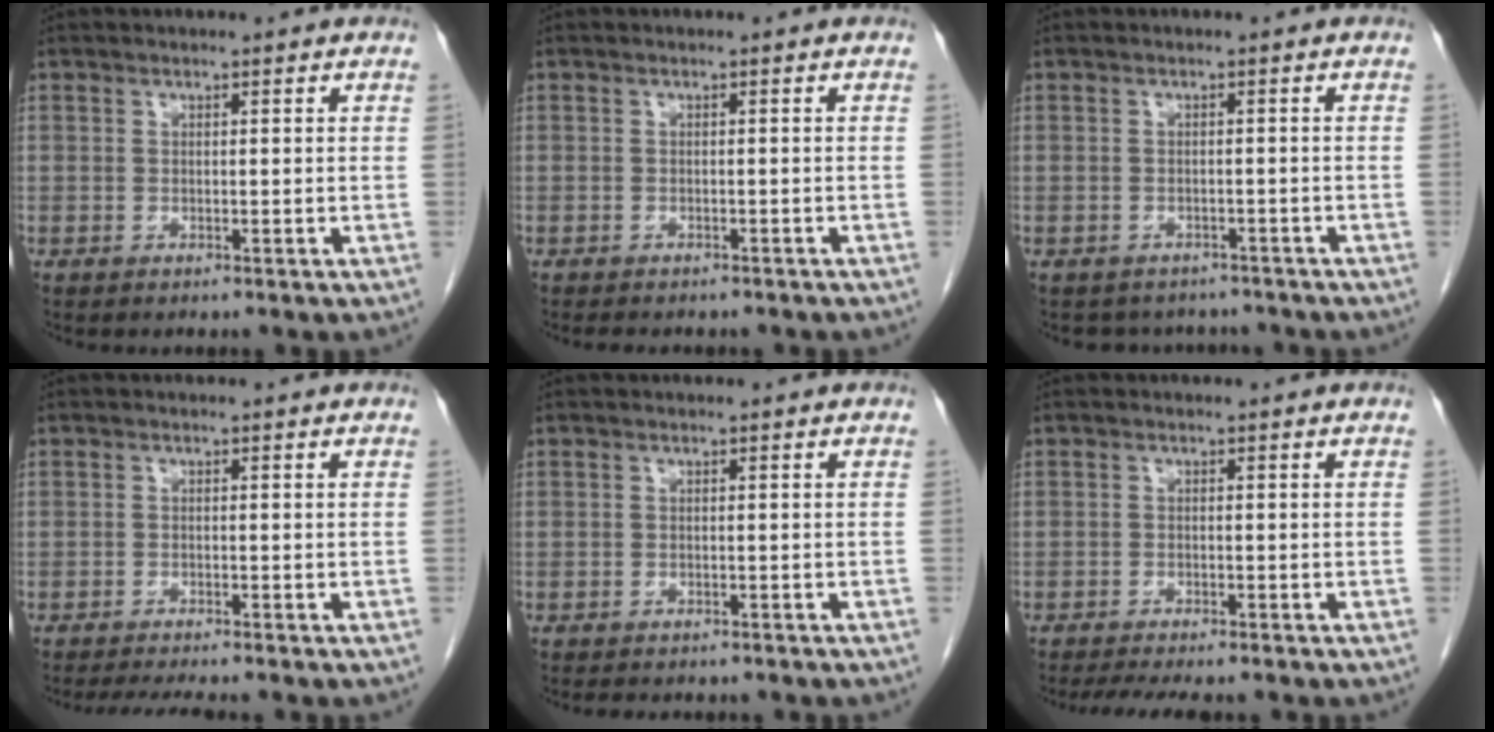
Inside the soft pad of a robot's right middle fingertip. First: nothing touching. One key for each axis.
{"total": 5.7, "fx": -4.8, "fy": 1.8, "fz": 2.3, "tx": -0.031, "ty": -0.004, "tz": -0.054}
{"total": 5.5, "fx": -4.9, "fy": 2.4, "fz": 0.1, "tx": 0.004, "ty": 0.011, "tz": -0.056}
{"total": 5.7, "fx": -5.1, "fy": 0.5, "fz": 2.6, "tx": -0.033, "ty": -0.012, "tz": -0.076}
{"total": 6.0, "fx": -5.1, "fy": 2.0, "fz": 2.4, "tx": -0.032, "ty": -0.003, "tz": -0.058}
{"total": 7.8, "fx": -6.7, "fy": 1.6, "fz": 3.6, "tx": -0.050, "ty": -0.009, "tz": -0.096}